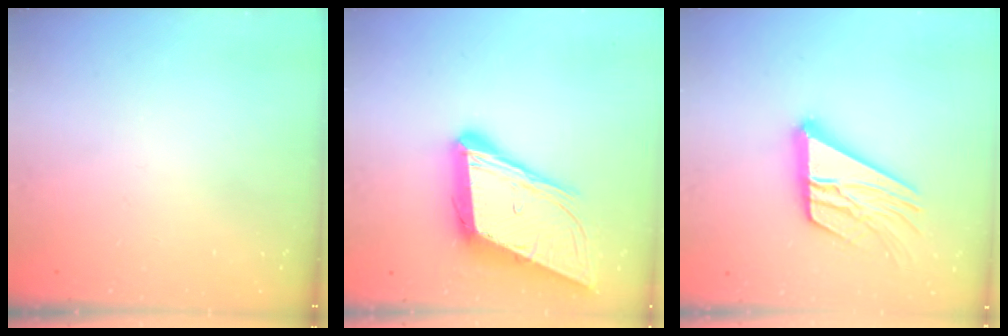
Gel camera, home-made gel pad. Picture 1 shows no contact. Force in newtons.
{"total": 17.7, "press": 17.2, "slide": 4.0}
{"total": 17.5, "press": 17.4, "slide": 1.7}